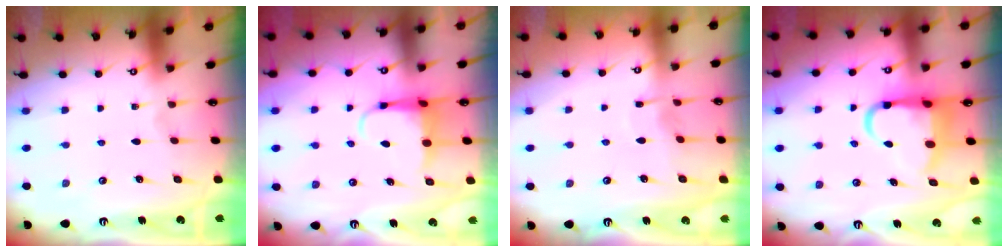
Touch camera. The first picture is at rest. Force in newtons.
{"total": 6.1, "press": 6.0, "slide": 1.2}
{"total": 3.0, "press": 2.9, "slide": 0.3}
{"total": 9.6, "press": 9.3, "slide": 2.3}